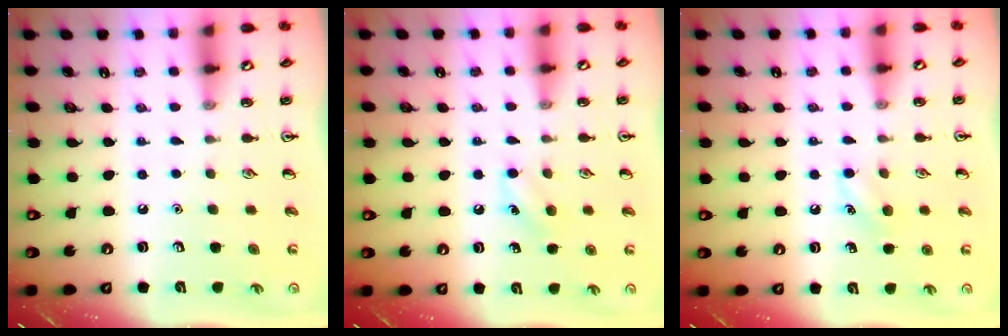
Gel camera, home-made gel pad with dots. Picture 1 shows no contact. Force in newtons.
{"total": 7.2, "press": 7.0, "slide": 1.8}
{"total": 5.7, "press": 5.4, "slide": 1.8}